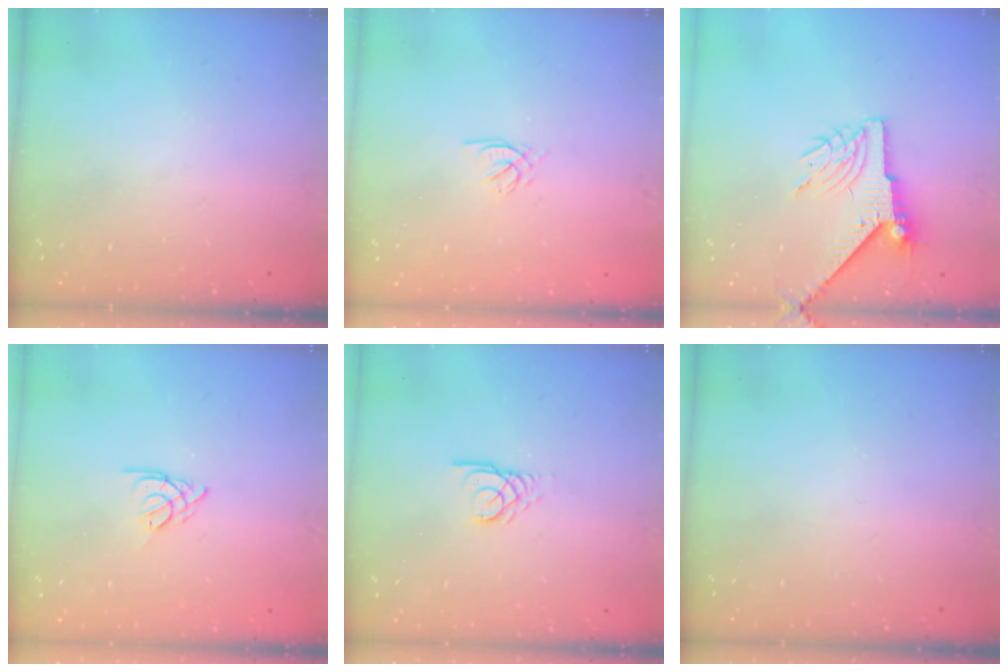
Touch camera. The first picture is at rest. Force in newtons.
{"total": 2.0, "press": 1.9, "slide": 0.5}
{"total": 7.7, "press": 7.7, "slide": 0.6}
{"total": 3.7, "press": 3.6, "slide": 0.8}
{"total": 2.4, "press": 2.4, "slide": 0.1}
{"total": 0.0}